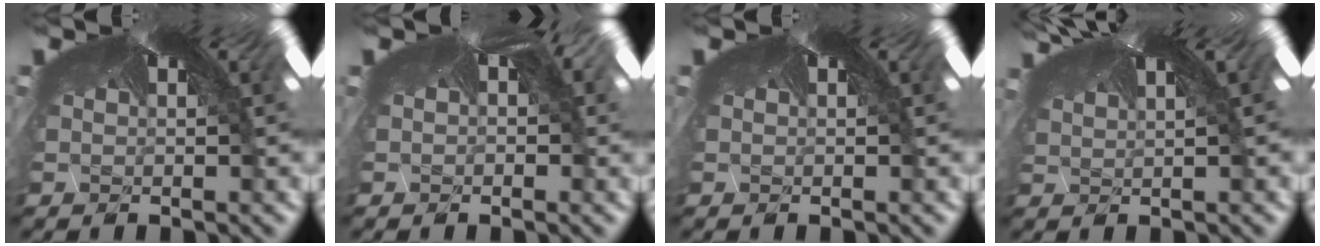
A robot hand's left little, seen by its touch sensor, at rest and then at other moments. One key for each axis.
{"total": 1.8, "fx": 0.0, "fy": 1.5, "fz": 0.9, "tx": -0.030, "ty": 0.010, "tz": -0.004}
{"total": 0.0}
{"total": 1.9, "fx": 1.0, "fy": 0.6, "fz": 1.5, "tx": -0.042, "ty": 0.008, "tz": 0.024}